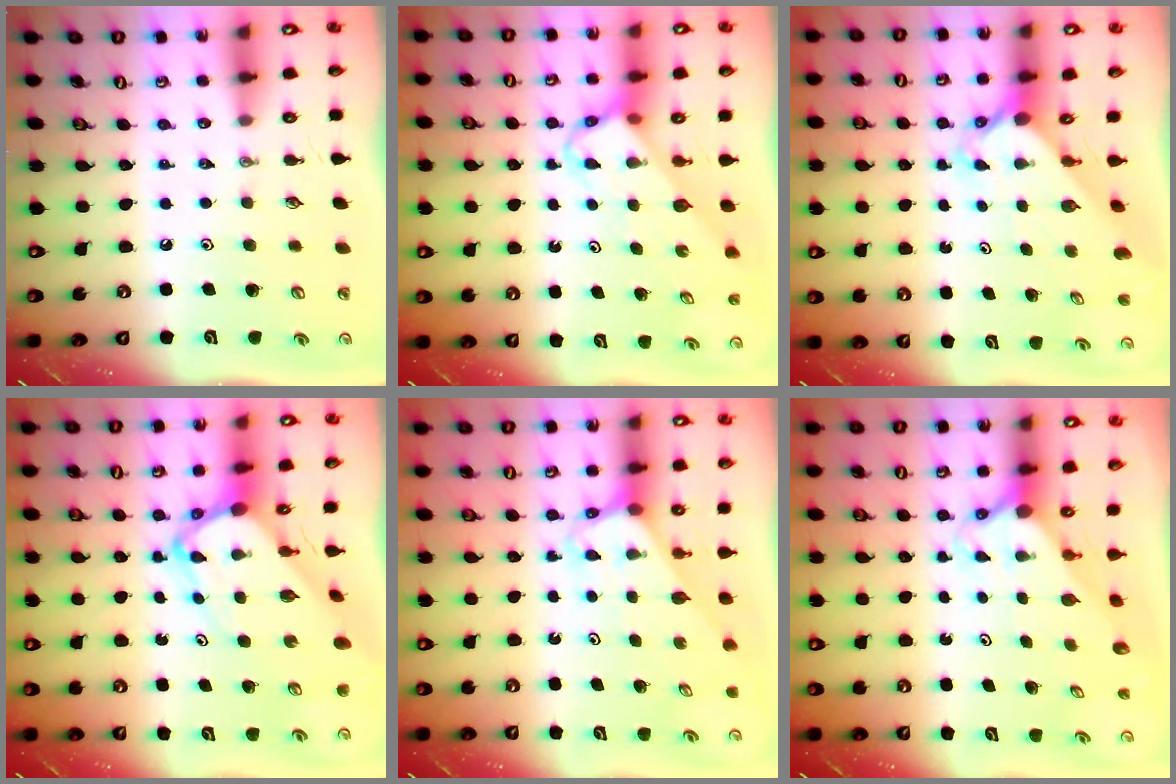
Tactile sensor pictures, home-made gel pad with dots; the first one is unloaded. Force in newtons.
{"total": 3.7, "press": 3.7, "slide": 0.1}
{"total": 2.6, "press": 2.6, "slide": 0.3}
{"total": 6.7, "press": 6.6, "slide": 0.6}
{"total": 3.1, "press": 3.1, "slide": 0.2}
{"total": 2.1, "press": 2.1, "slide": 0.1}